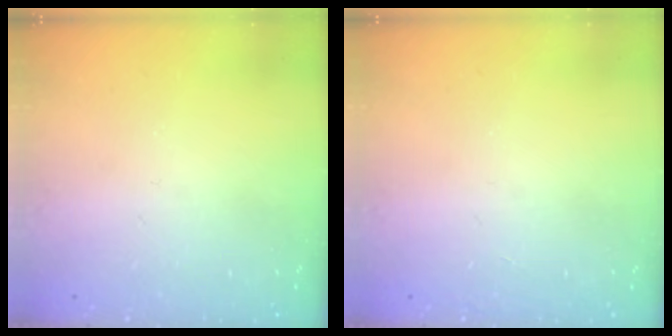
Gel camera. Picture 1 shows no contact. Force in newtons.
{"total": 0.0}